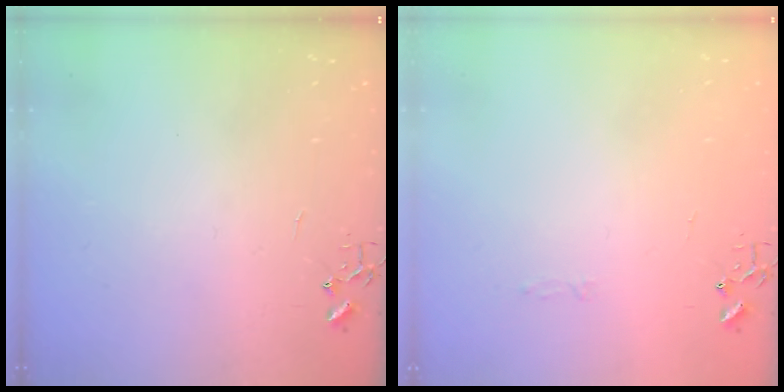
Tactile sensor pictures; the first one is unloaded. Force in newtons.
{"total": 2.8, "press": 2.8, "slide": 0.4}